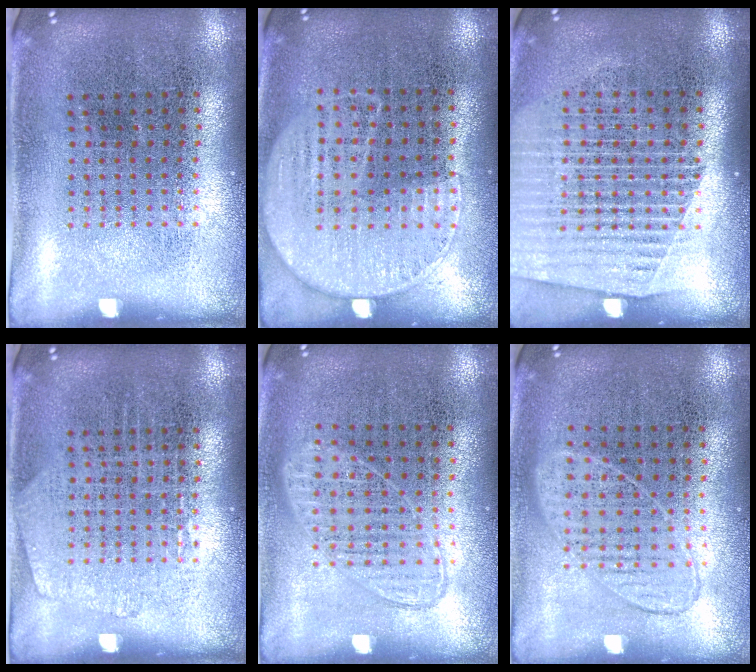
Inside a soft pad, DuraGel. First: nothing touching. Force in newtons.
{"total": 1.2, "press": 1.0, "slide": 0.6}
{"total": 1.6, "press": 1.5, "slide": 0.5}
{"total": 1.0, "press": 1.0, "slide": 0.1}
{"total": 0.9, "press": 0.9, "slide": 0.3}
{"total": 0.9, "press": 0.9, "slide": 0.4}